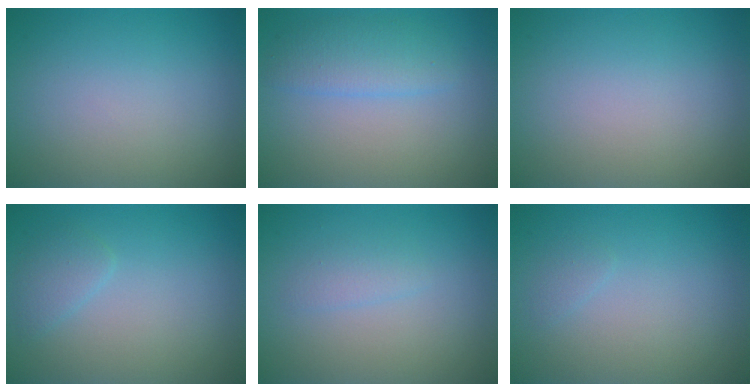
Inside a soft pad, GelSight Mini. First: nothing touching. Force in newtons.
{"total": 2.6, "press": 2.6, "slide": 0.1}
{"total": 0.0}
{"total": 1.4, "press": 1.4, "slide": 0.1}
{"total": 1.1, "press": 1.1, "slide": 0.1}
{"total": 0.6, "press": 0.6, "slide": 0.1}